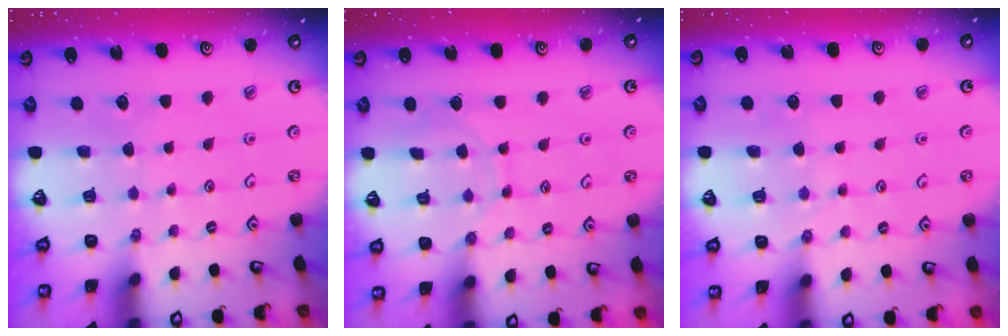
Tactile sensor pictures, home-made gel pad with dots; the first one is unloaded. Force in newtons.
{"total": 8.5, "press": 8.4, "slide": 0.7}
{"total": 5.2, "press": 5.2, "slide": 0.7}